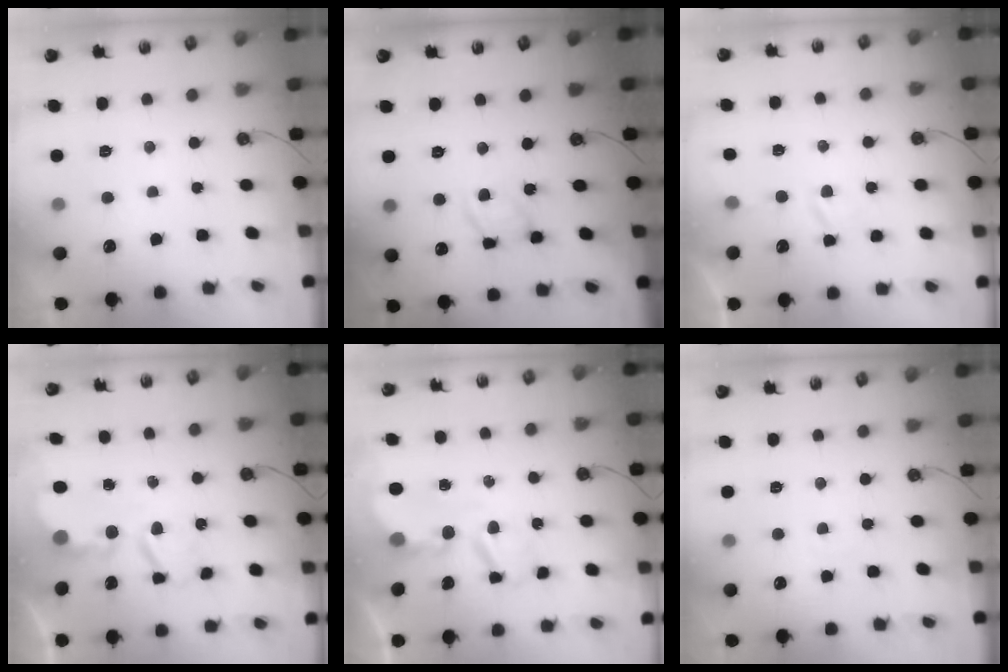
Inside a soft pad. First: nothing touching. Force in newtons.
{"total": 10.9, "press": 10.9, "slide": 0.5}
{"total": 2.8, "press": 2.7, "slide": 0.4}
{"total": 6.0, "press": 6.0, "slide": 0.4}
{"total": 5.8, "press": 5.7, "slide": 0.5}
{"total": 2.7, "press": 2.6, "slide": 0.4}